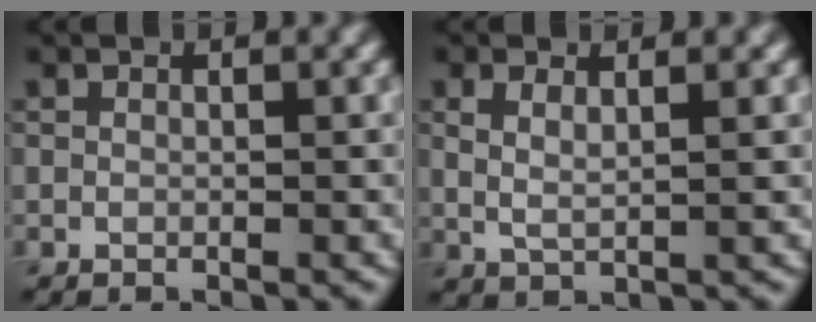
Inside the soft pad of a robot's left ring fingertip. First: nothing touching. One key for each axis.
{"total": 2.4, "fx": 1.1, "fy": 0.8, "fz": 2.0, "tx": -0.028, "ty": 0.000, "tz": 0.019}